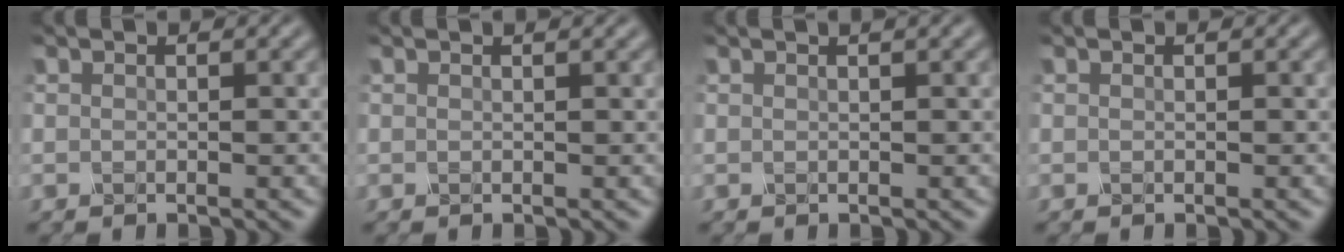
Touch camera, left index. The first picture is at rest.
{"total": 0.9, "force": [0.7, 0.2, 0.5], "torque": [-0.009, 0.000, 0.006]}
{"total": 1.2, "force": [0.7, 0.3, 0.8], "torque": [-0.012, 0.000, 0.005]}
{"total": 0.0}